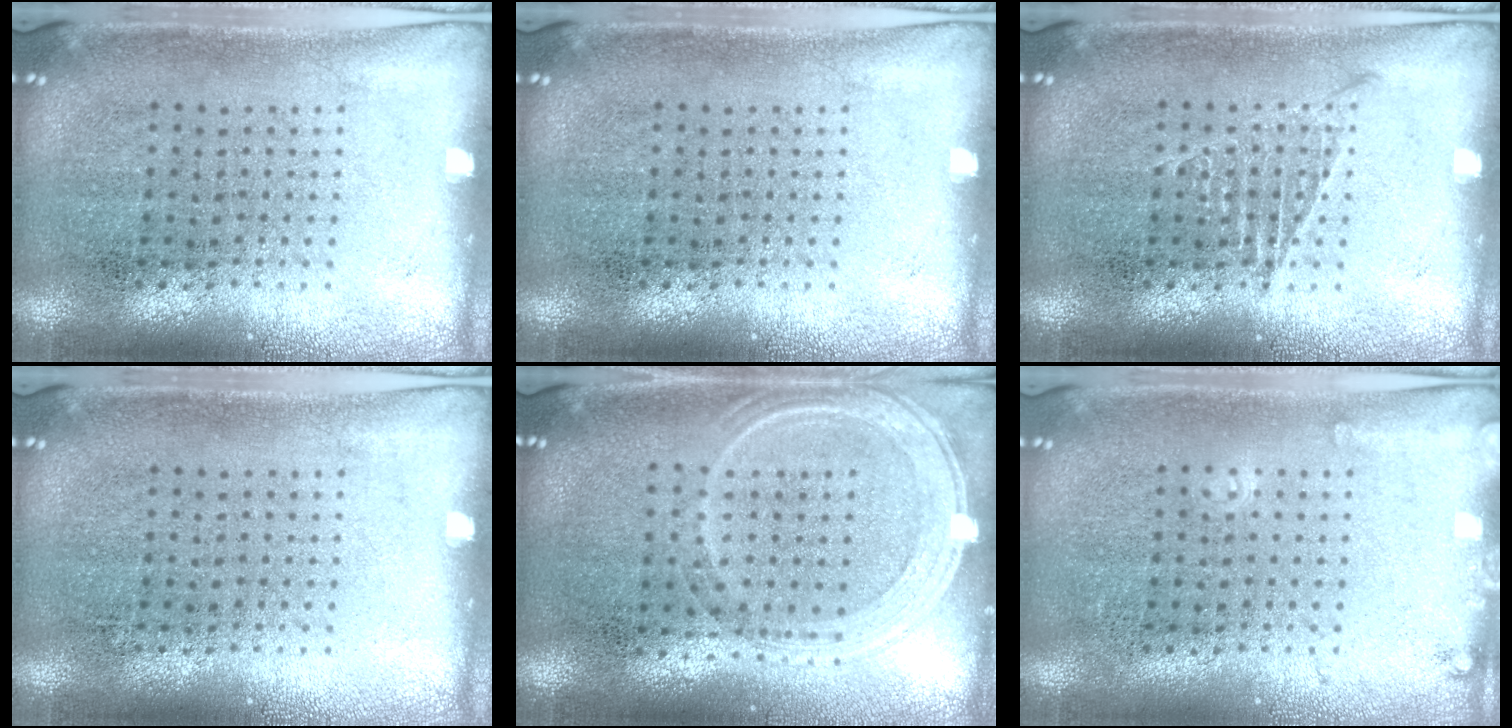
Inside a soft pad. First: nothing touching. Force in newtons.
{"total": 0.0}
{"total": 1.0, "press": 1.0, "slide": 0.2}
{"total": 0.0}
{"total": 1.2, "press": 1.1, "slide": 0.5}
{"total": 1.0, "press": 1.0, "slide": 0.1}